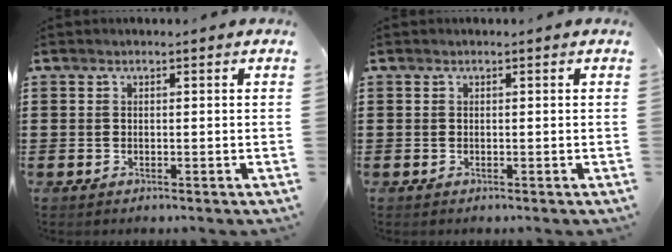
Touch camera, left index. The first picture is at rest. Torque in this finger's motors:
{"motor_torque": [0.00, 0.00, 0.00, 0.00]}